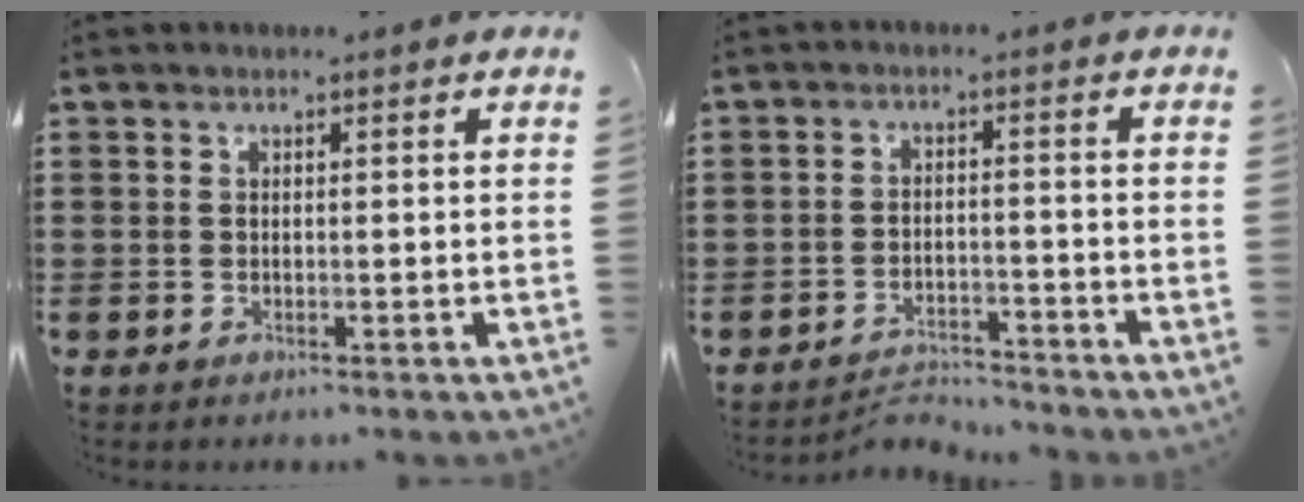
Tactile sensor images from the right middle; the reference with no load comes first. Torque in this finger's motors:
{"motor_torque": [0.05, 0.03, -0.17, -0.05]}